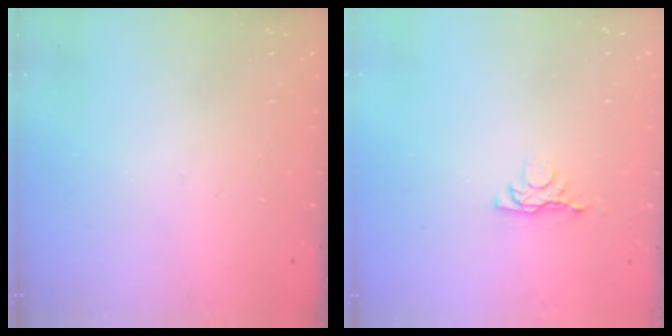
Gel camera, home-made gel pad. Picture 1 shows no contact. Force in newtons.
{"total": 3.7, "press": 3.7, "slide": 0.7}